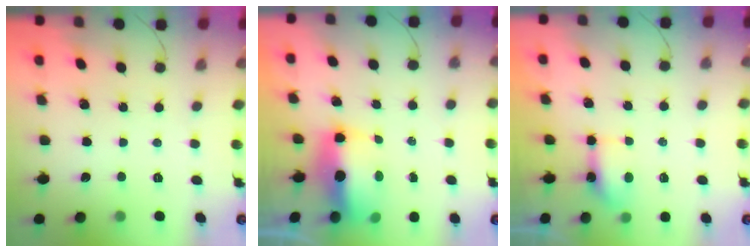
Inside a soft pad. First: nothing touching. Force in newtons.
{"total": 9.2, "press": 9.1, "slide": 1.0}
{"total": 4.9, "press": 4.8, "slide": 0.7}